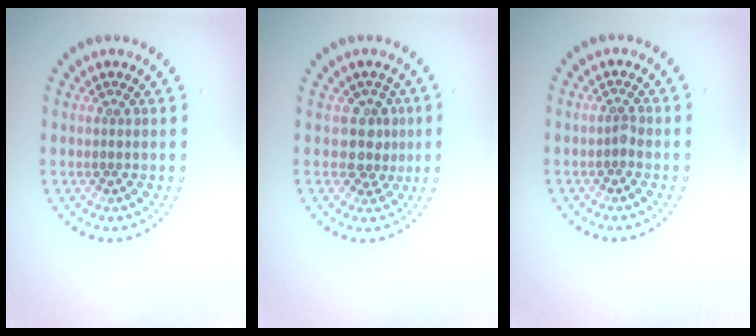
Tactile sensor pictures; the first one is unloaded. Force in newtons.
{"total": 2.5, "press": 1.9, "slide": 1.6}
{"total": 0.6, "press": 0.5, "slide": 0.3}